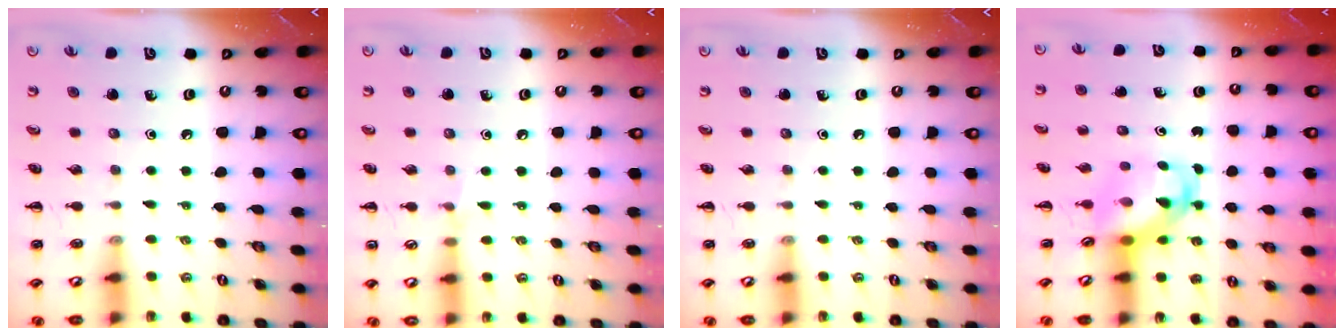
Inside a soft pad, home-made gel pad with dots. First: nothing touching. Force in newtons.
{"total": 4.1, "press": 3.9, "slide": 1.5}
{"total": 0.0}
{"total": 4.4, "press": 4.3, "slide": 0.7}